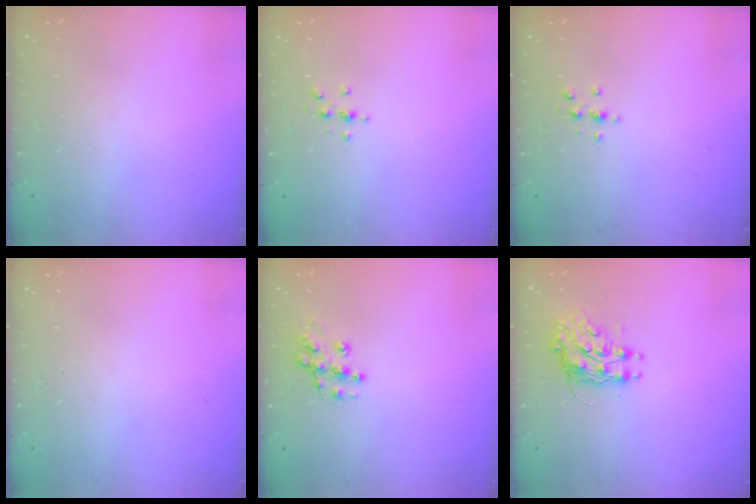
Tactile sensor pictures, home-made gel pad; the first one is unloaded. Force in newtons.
{"total": 2.4, "press": 2.4, "slide": 0.3}
{"total": 2.2, "press": 2.1, "slide": 0.2}
{"total": 0.0}
{"total": 10.2, "press": 10.2, "slide": 0.8}
{"total": 8.7, "press": 8.7, "slide": 0.5}